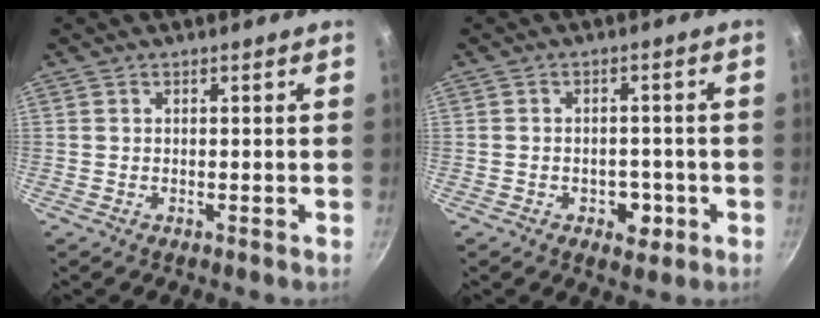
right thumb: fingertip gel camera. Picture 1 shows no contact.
{"total": 4.8, "force": [-1.8, 3.4, 2.9], "torque": [-0.020, 0.008, -0.019]}